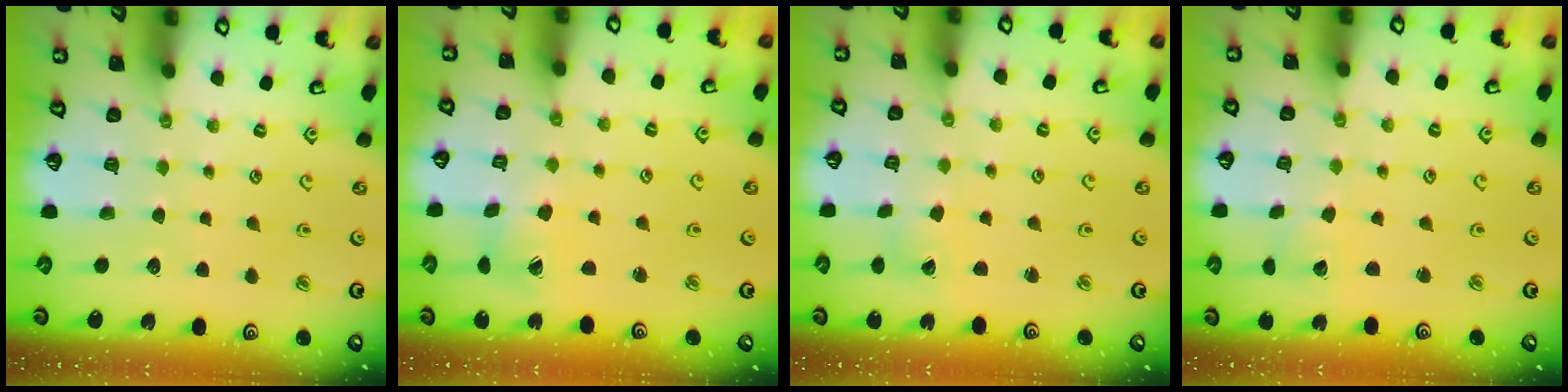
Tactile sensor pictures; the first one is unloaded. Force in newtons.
{"total": 5.3, "press": 5.2, "slide": 0.5}
{"total": 2.9, "press": 2.9, "slide": 0.2}
{"total": 2.4, "press": 2.4, "slide": 0.2}